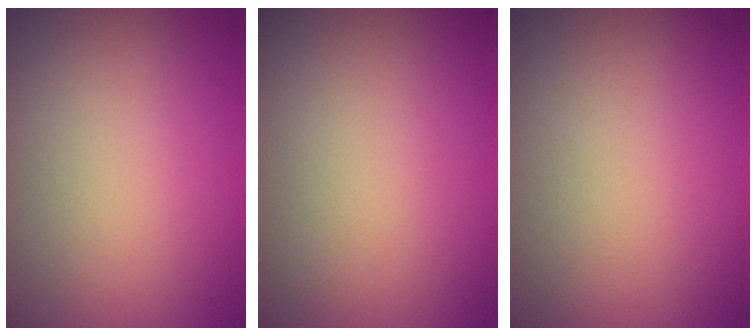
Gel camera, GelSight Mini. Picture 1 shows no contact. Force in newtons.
{"total": 0.0}
{"total": 0.0}